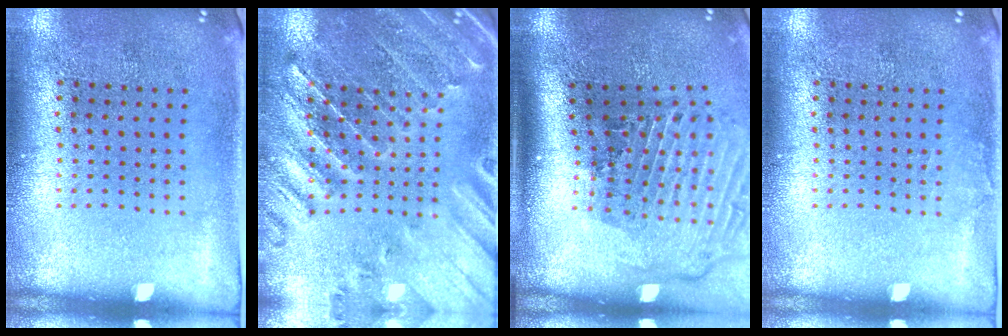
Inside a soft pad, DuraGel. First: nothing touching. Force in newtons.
{"total": 1.1, "press": 1.1, "slide": 0.3}
{"total": 2.9, "press": 2.0, "slide": 2.2}
{"total": 0.5, "press": 0.5, "slide": 0.1}